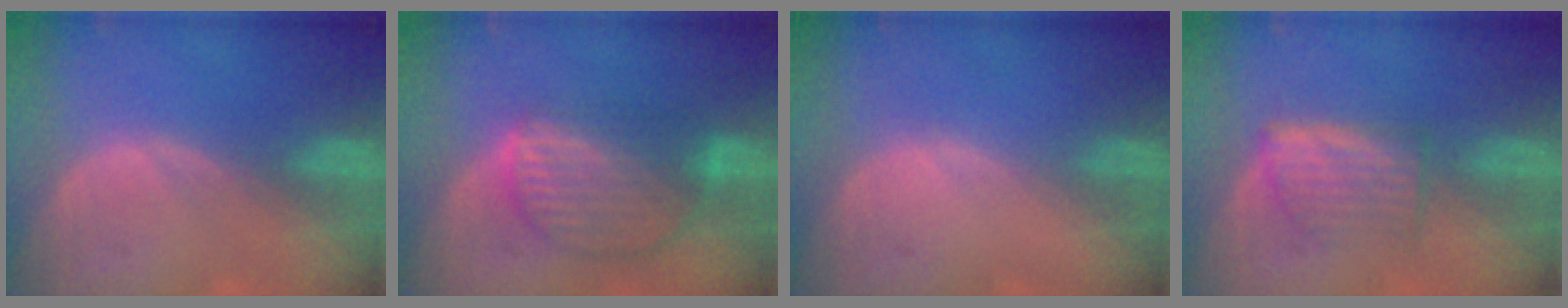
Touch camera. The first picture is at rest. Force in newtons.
{"total": 9.2, "press": 7.9, "slide": 4.7}
{"total": 0.0}
{"total": 5.0, "press": 4.9, "slide": 1.2}